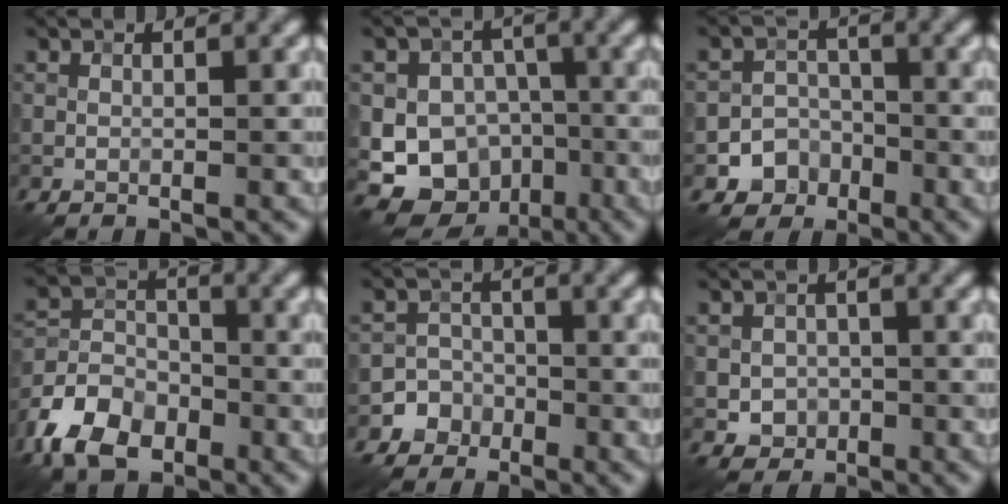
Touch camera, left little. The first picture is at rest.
{"total": 11.2, "force": [-4.0, 9.6, 4.0], "torque": [-0.052, -0.016, -0.084]}
{"total": 4.0, "force": [-2.1, 3.3, 0.6], "torque": [0.018, 0.004, -0.044]}
{"total": 7.0, "force": [-4.2, 4.4, 3.5], "torque": [-0.073, 0.000, -0.093]}
{"total": 3.4, "force": [-1.8, 2.9, 0.0], "torque": [0.038, 0.004, -0.042]}
{"total": 2.4, "force": [-0.5, 2.2, 0.8], "torque": [-0.007, -0.002, -0.012]}